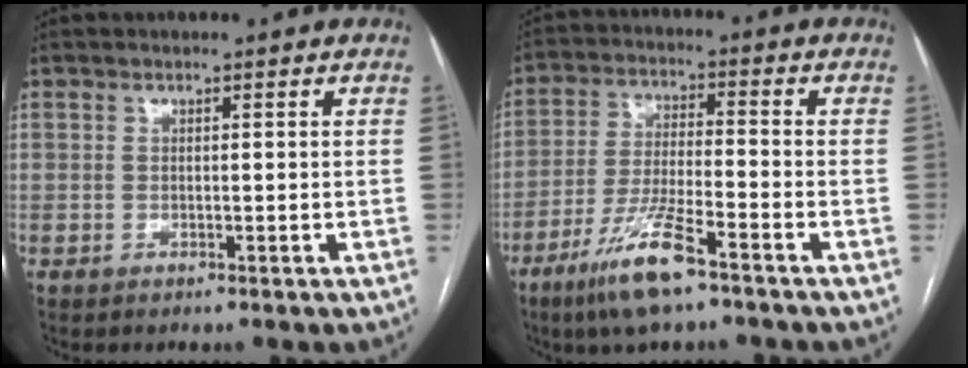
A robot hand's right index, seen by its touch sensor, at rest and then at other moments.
{"total": 10.3, "force": [-6.6, 1.1, 7.8], "torque": [-0.159, -0.023, -0.125]}